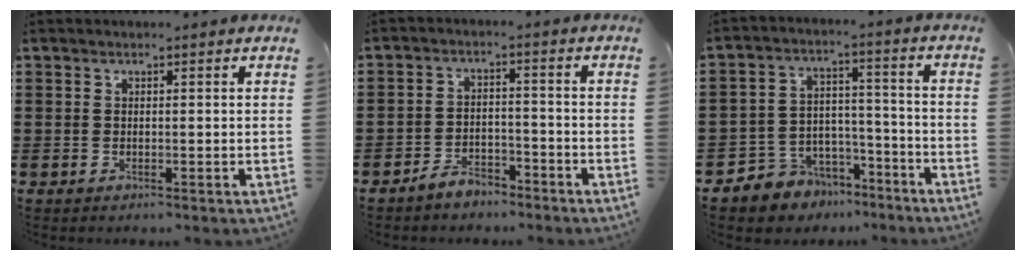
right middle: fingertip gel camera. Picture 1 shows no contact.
{"total": 3.9, "force": [-3.7, 1.1, 0.5], "torque": [-0.012, 0.007, -0.076]}
{"total": 6.0, "force": [-5.1, 3.1, -0.6], "torque": [-0.006, 0.015, -0.103]}